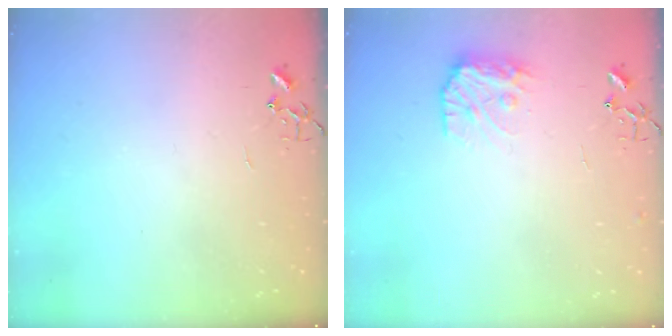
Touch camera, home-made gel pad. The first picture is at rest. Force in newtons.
{"total": 10.4, "press": 10.4, "slide": 0.6}